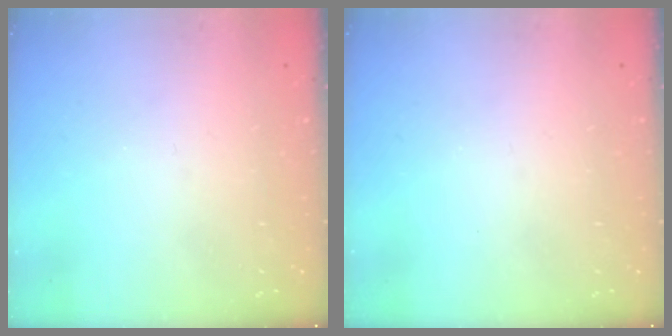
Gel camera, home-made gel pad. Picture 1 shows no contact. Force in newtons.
{"total": 0.0}